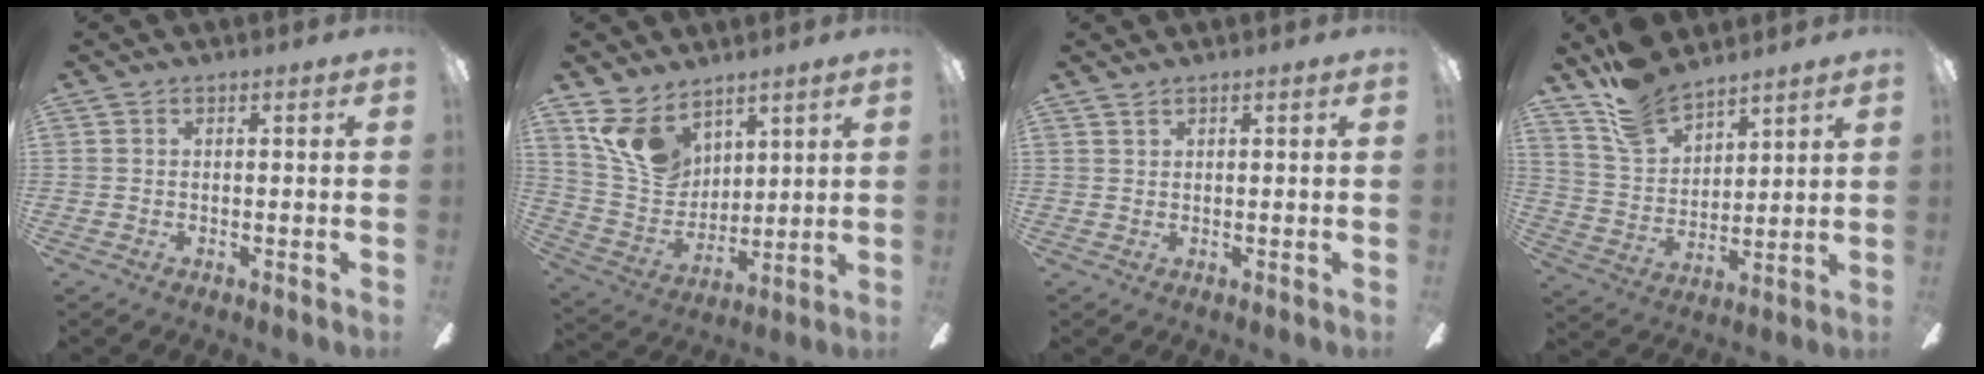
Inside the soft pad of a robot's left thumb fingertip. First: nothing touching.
{"total": 12.5, "force": [8.1, 8.1, 5.1], "torque": [-0.116, -0.030, 0.166]}
{"total": 0.6, "force": [0.6, 0.1, 0.1], "torque": [-0.002, 0.000, 0.012]}
{"total": 11.4, "force": [9.6, 5.2, 3.5], "torque": [-0.091, -0.053, 0.188]}